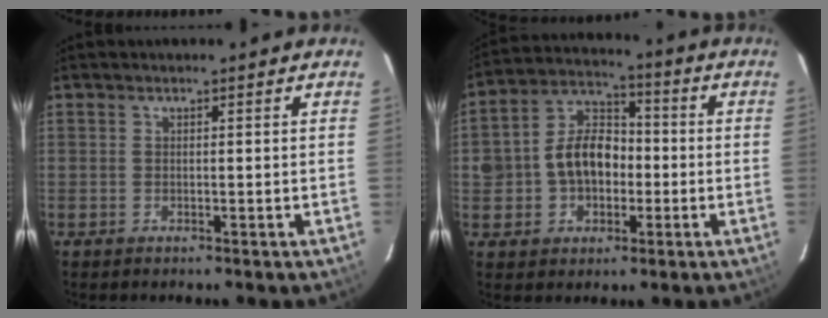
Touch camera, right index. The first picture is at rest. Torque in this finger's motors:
{"motor_torque": [0.56, 0.05, 0.29, 0.11]}